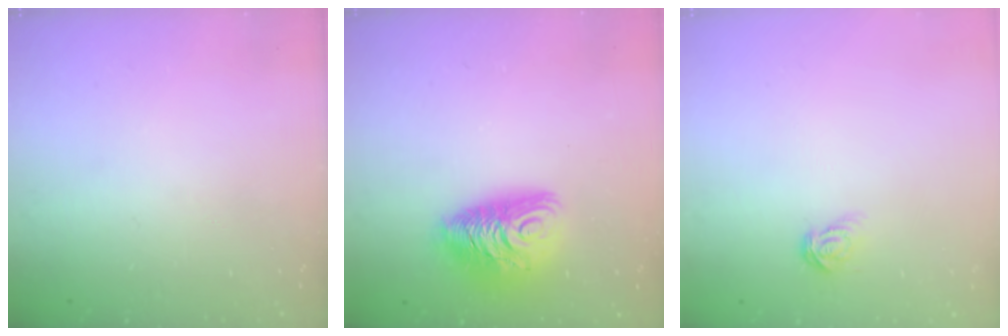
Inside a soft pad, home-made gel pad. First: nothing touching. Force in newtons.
{"total": 12.7, "press": 12.6, "slide": 1.3}
{"total": 5.5, "press": 5.4, "slide": 0.5}